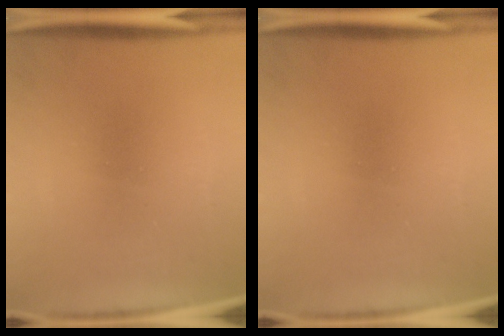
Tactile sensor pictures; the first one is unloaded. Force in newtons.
{"total": 0.0}